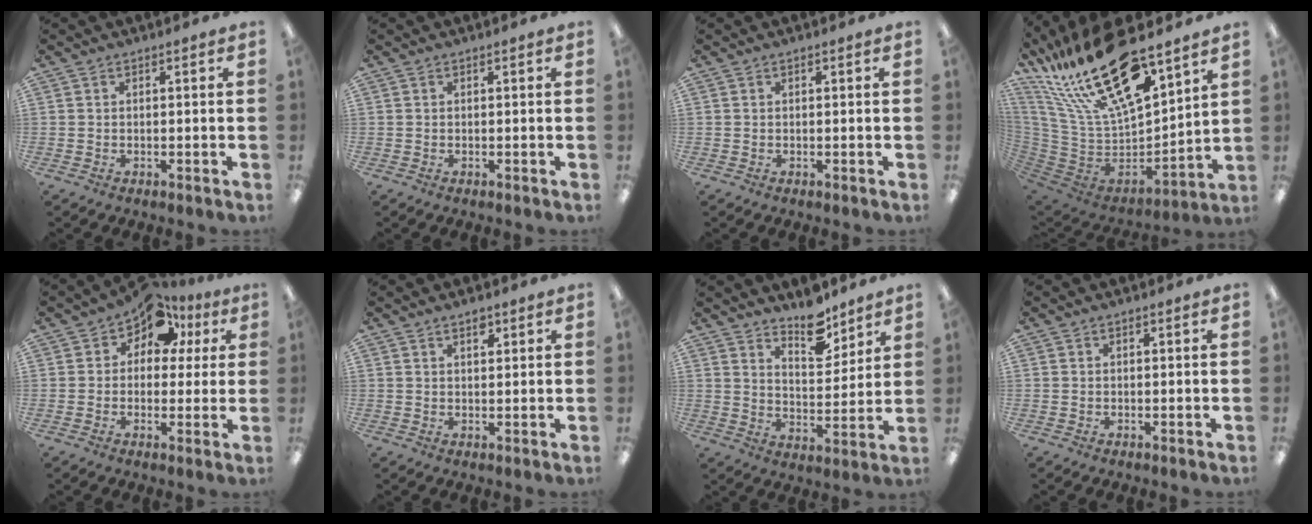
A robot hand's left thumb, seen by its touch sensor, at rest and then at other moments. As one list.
[{"total": 0.0}, {"total": 0.0}, {"total": 27.9, "force": [20.1, 9.3, 16.9], "torque": [-0.326, -0.127, 0.347]}, {"total": 10.0, "force": [6.2, 6.5, 4.3], "torque": [-0.074, -0.033, 0.115]}, {"total": 2.2, "force": [1.7, 0.9, 1.2], "torque": [-0.009, -0.006, 0.027]}, {"total": 10.0, "force": [8.4, 3.9, 3.6], "torque": [-0.033, -0.063, 0.149]}, {"total": 0.0}]